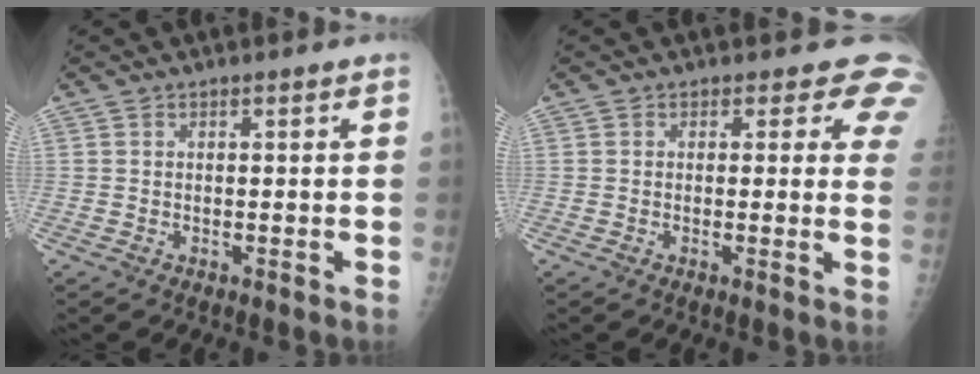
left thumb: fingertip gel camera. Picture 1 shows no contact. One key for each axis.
{"total": 5.5, "fx": 4.1, "fy": 3.0, "fz": 2.1, "tx": 0.014, "ty": -0.015, "tz": 0.018}